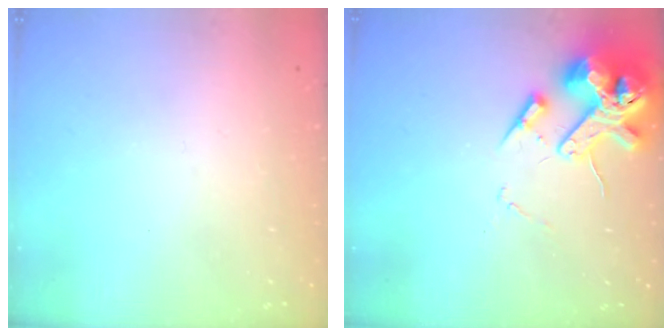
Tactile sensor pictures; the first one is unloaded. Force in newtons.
{"total": 17.0, "press": 16.8, "slide": 2.7}